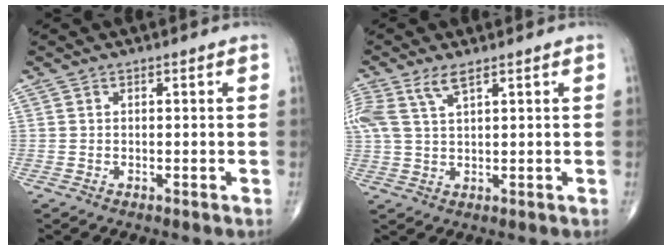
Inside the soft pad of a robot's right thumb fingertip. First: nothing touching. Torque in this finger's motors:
{"motor_torque": [0.01, 0.09, 0.55, 0.54, 0.09]}